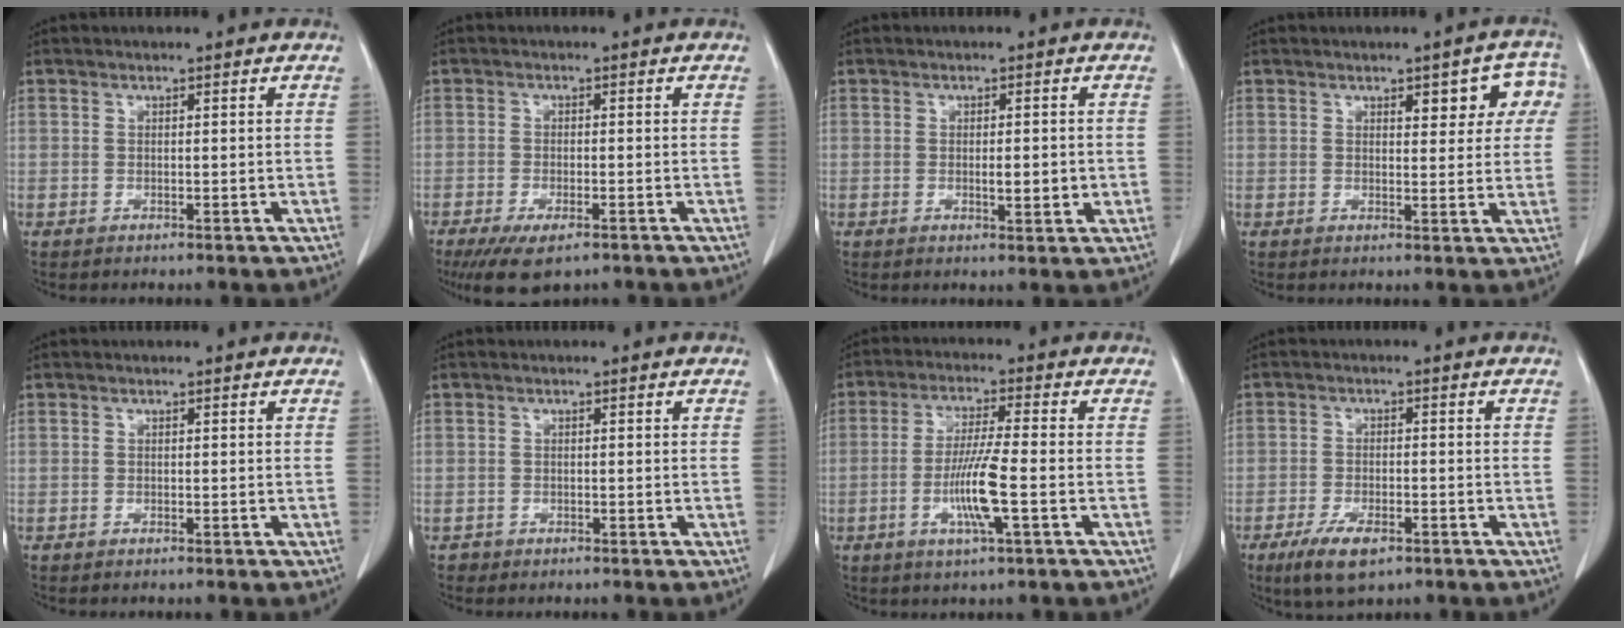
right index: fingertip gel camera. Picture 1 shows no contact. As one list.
[{"total": 7.0, "force": [-4.8, 2.3, 4.5], "torque": [-0.072, -0.013, -0.074]}, {"total": 3.1, "force": [-0.4, 0.8, 2.9], "torque": [-0.046, -0.003, -0.003]}, {"total": 6.3, "force": [2.5, 2.7, 5.2], "torque": [-0.043, 0.017, 0.027]}, {"total": 0.0}, {"total": 1.0, "force": [-0.5, 0.8, -0.3], "torque": [-0.003, 0.005, -0.010]}, {"total": 8.1, "force": [-2.3, -0.2, 7.8], "torque": [-0.150, -0.009, -0.047]}, {"total": 6.3, "force": [-3.8, 2.3, 4.4], "torque": [-0.087, -0.009, -0.061]}]